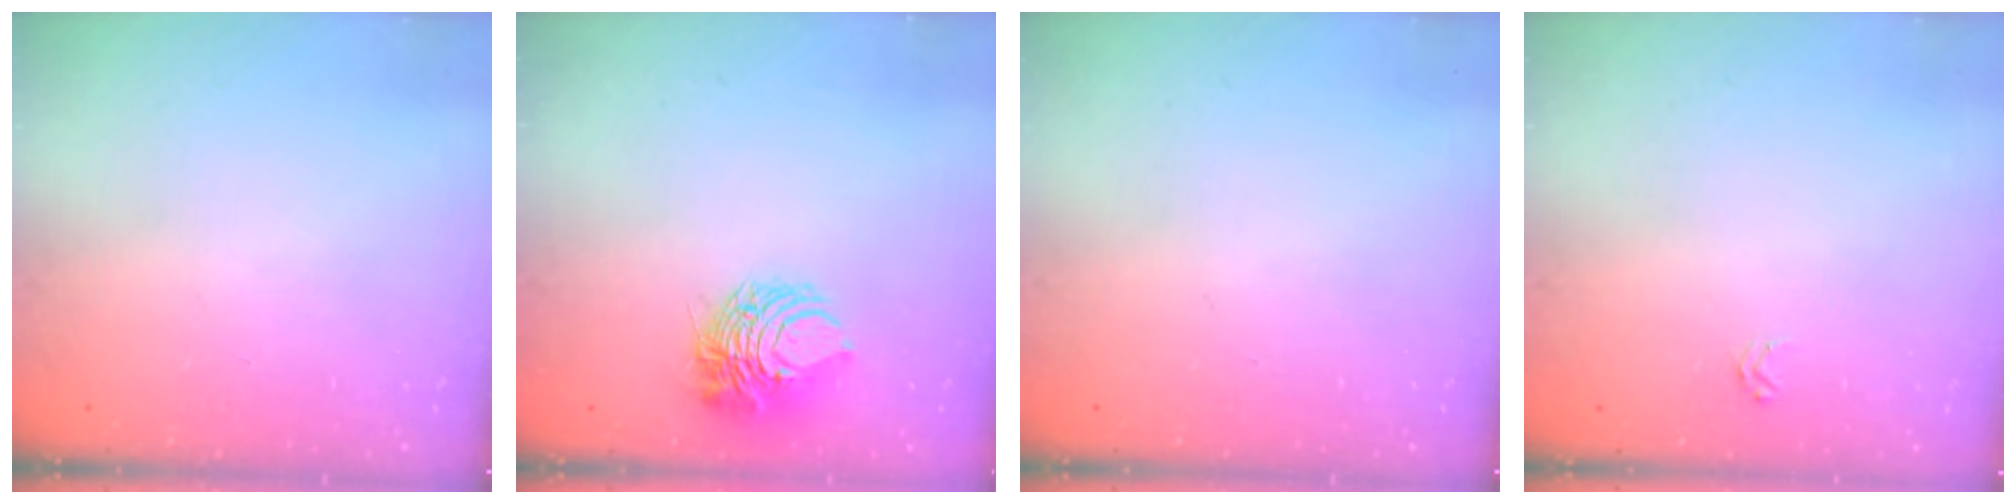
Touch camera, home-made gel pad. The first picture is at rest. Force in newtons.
{"total": 9.4, "press": 9.4, "slide": 0.9}
{"total": 0.0}
{"total": 1.6, "press": 1.6, "slide": 0.2}